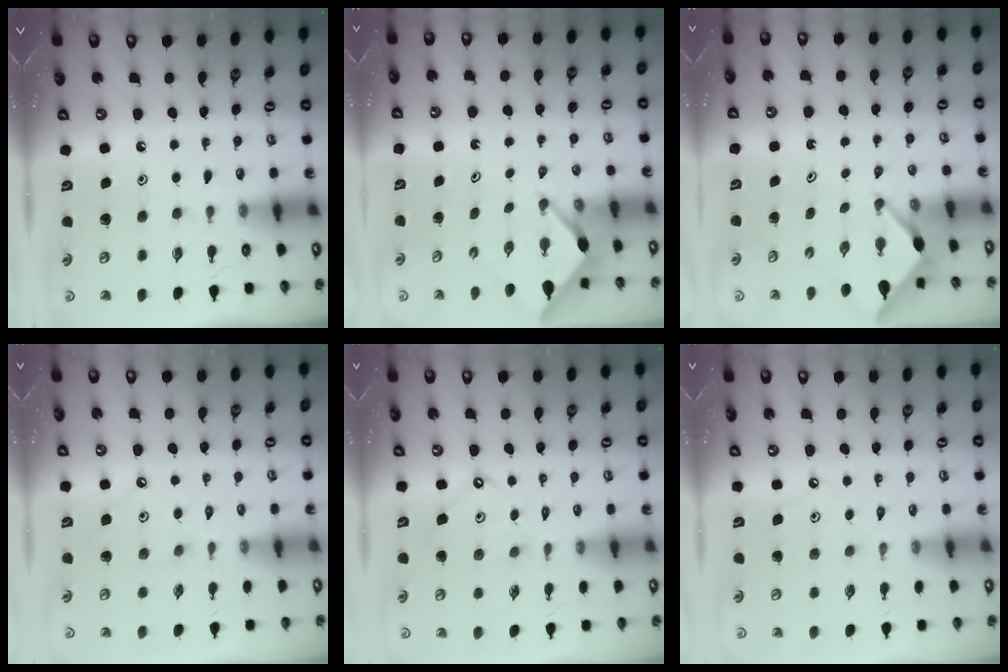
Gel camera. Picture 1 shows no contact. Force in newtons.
{"total": 2.5, "press": 2.5, "slide": 0.3}
{"total": 2.4, "press": 2.4, "slide": 0.2}
{"total": 1.7, "press": 1.7, "slide": 0.3}
{"total": 7.2, "press": 7.2, "slide": 0.7}
{"total": 4.4, "press": 4.4, "slide": 0.5}